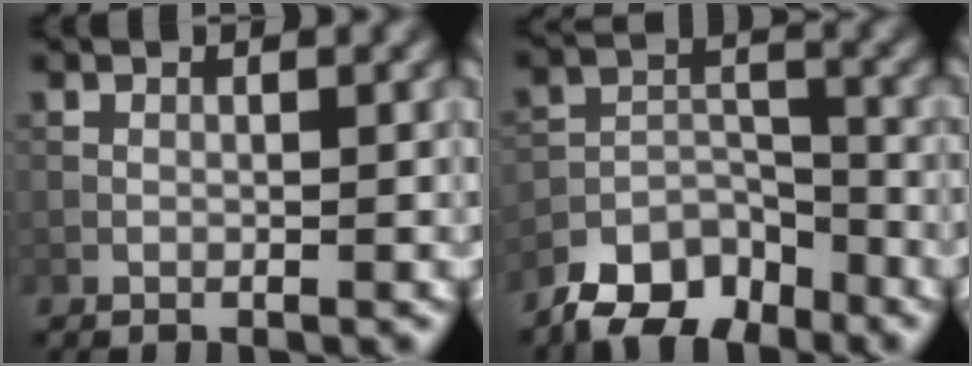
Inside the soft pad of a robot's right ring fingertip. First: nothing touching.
{"total": 7.2, "force": [-5.9, 3.1, 2.7], "torque": [-0.044, -0.004, -0.112]}